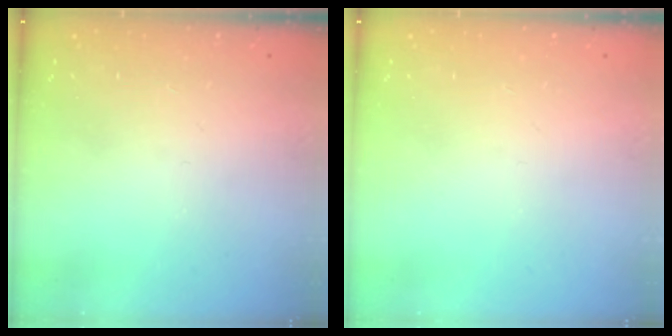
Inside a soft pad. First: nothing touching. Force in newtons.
{"total": 0.0}